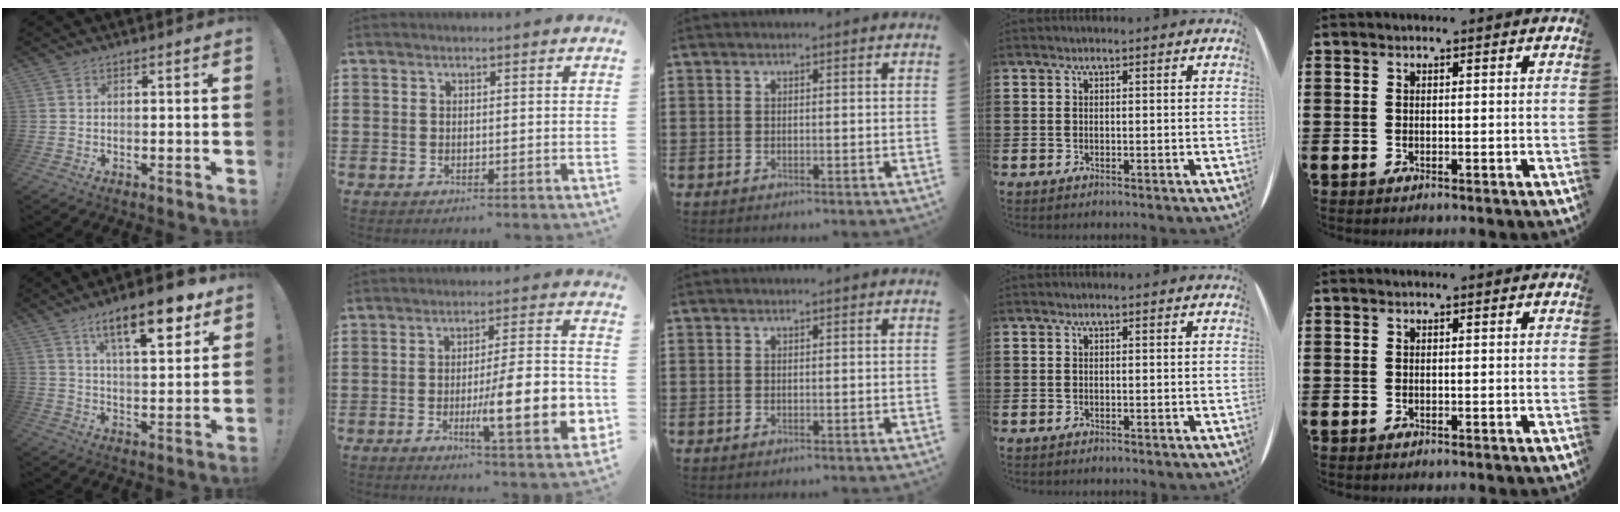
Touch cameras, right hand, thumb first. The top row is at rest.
{"thumb": {"total": 16.2, "force": [9.1, 4.9, 12.5], "torque": [-0.191, -0.040, 0.141]}, "index": {"total": 14.4, "force": [-3.6, 3.2, 13.5], "torque": [-0.206, -0.011, -0.060]}}